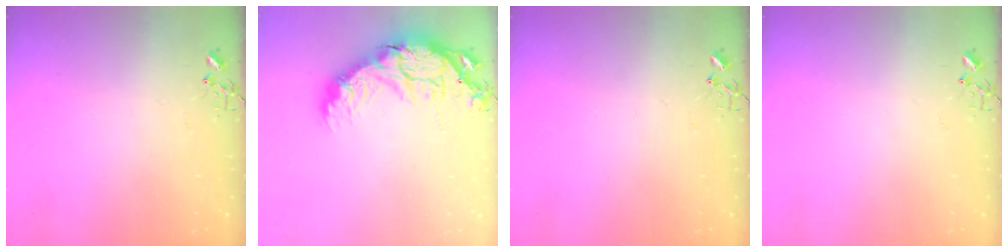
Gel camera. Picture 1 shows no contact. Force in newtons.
{"total": 20.3, "press": 20.3, "slide": 1.3}
{"total": 0.0}
{"total": 0.0}